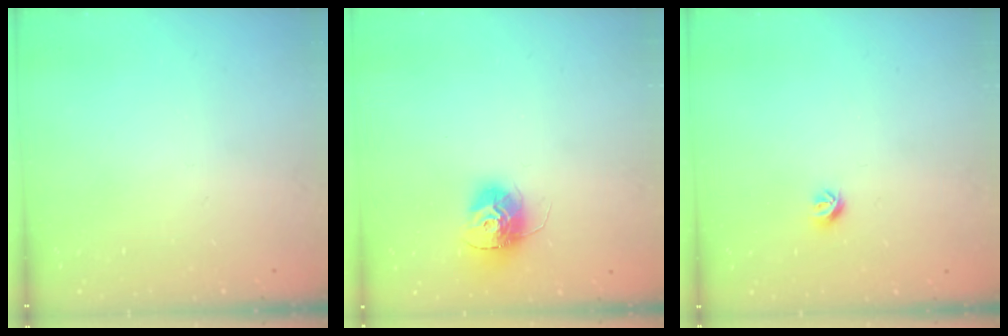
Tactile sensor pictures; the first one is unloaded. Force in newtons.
{"total": 12.0, "press": 11.9, "slide": 1.0}
{"total": 4.7, "press": 4.6, "slide": 0.9}